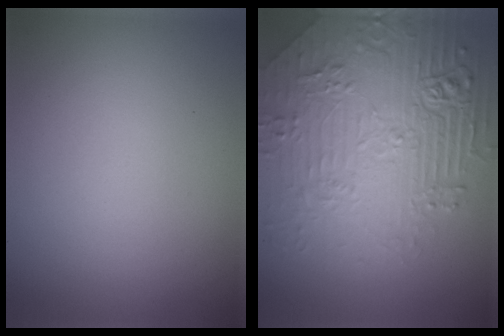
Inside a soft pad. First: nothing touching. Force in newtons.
{"total": 8.5, "press": 6.1, "slide": 5.9}